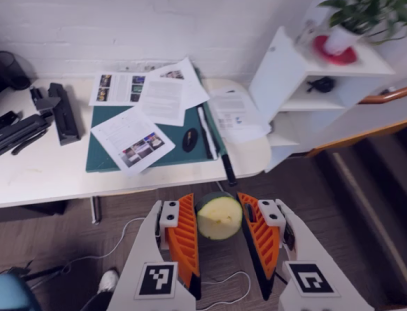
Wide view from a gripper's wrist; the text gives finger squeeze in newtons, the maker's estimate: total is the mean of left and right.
{"total": 11.4, "left": 11.7, "right": 11.1}